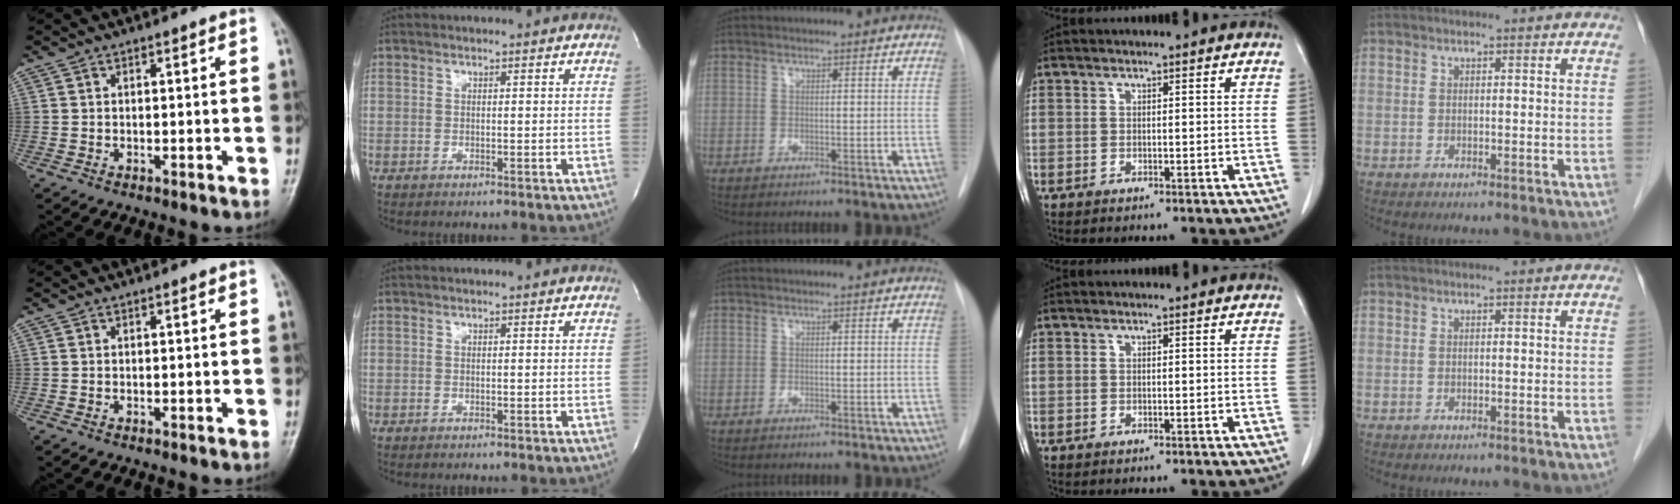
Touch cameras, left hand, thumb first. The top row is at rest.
{}